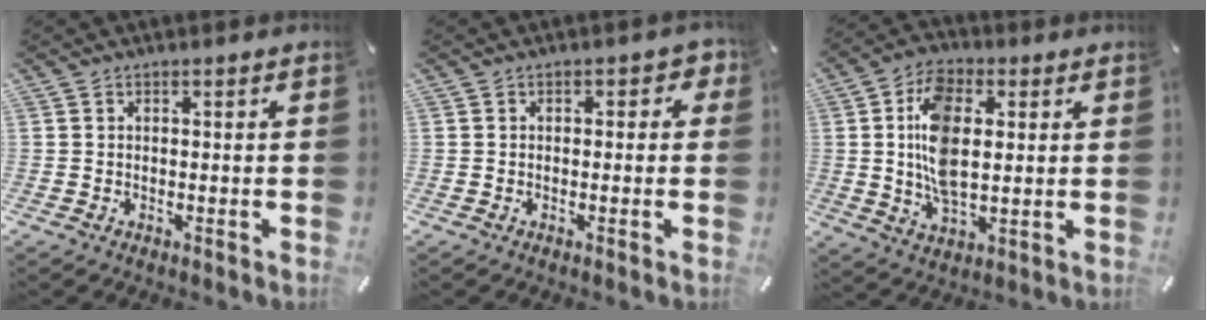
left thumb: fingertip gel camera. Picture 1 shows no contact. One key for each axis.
{"total": 2.2, "fx": -0.6, "fy": 1.5, "fz": 1.5, "tx": -0.021, "ty": 0.007, "tz": -0.016}
{"total": 13.0, "fx": 1.7, "fy": 7.5, "fz": 10.5, "tx": -0.220, "ty": -0.001, "tz": 0.026}